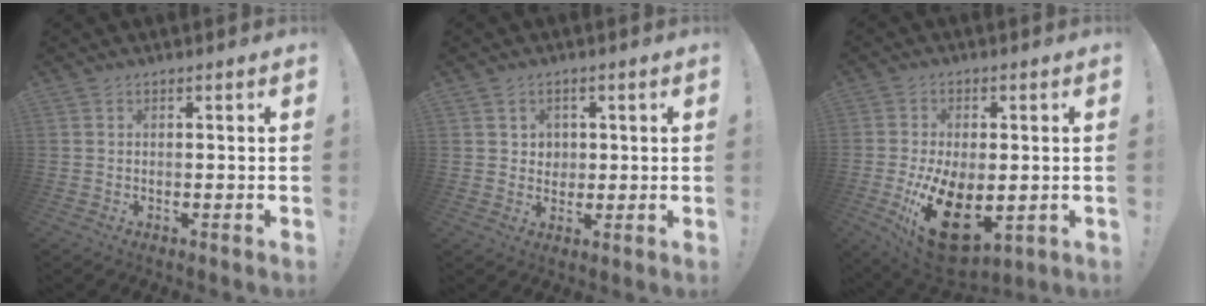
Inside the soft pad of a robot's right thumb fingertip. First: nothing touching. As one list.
[{"total": 4.1, "force": [1.6, 3.8, 0.3], "torque": [-0.002, -0.010, 0.028]}, {"total": 17.7, "force": [-4.1, 10.3, 13.8], "torque": [-0.242, 0.009, -0.051]}]